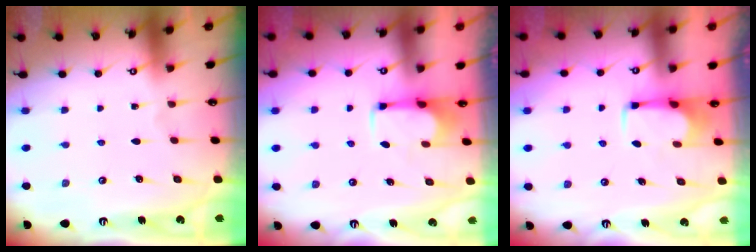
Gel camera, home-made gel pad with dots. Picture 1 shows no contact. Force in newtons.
{"total": 2.8, "press": 2.6, "slide": 1.0}
{"total": 2.9, "press": 2.9, "slide": 0.5}